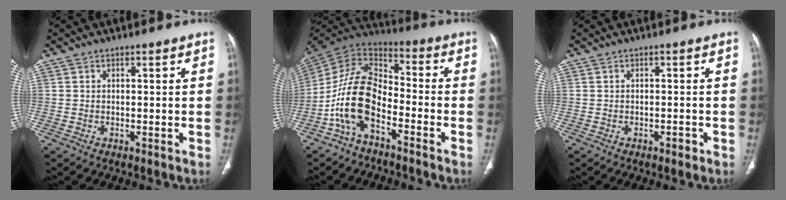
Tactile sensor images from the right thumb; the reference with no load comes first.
{"total": 13.9, "force": [-5.9, 7.5, 10.1], "torque": [-0.185, 0.068, -0.124]}
{"total": 1.1, "force": [-0.8, 0.5, 0.7], "torque": [-0.008, 0.003, -0.012]}